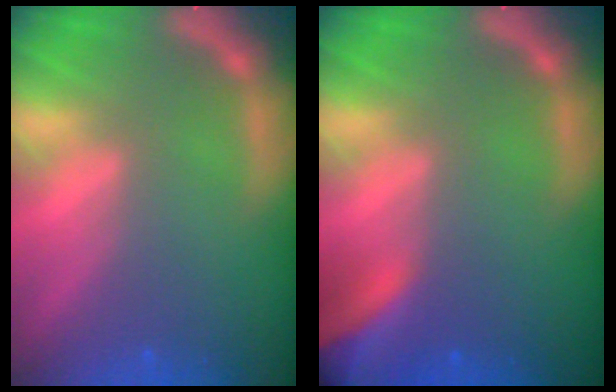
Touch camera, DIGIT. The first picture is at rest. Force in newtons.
{"total": 10.0}